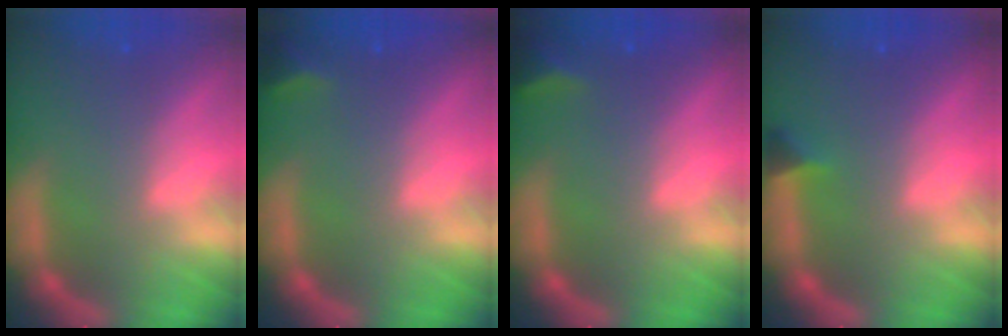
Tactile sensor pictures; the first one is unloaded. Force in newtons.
{"total": 1.9}
{"total": 2.4}
{"total": 1.4}